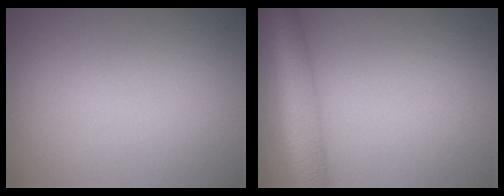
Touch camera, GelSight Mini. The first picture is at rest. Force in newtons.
{"total": 6.0, "press": 6.0, "slide": 0.2}